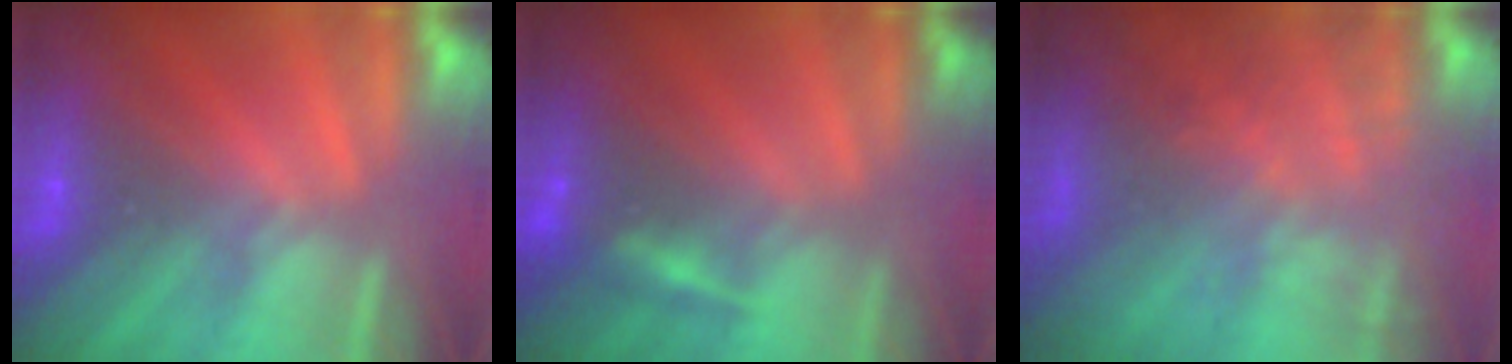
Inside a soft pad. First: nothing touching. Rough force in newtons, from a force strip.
{"total": 5.0}
{"total": 8.3}